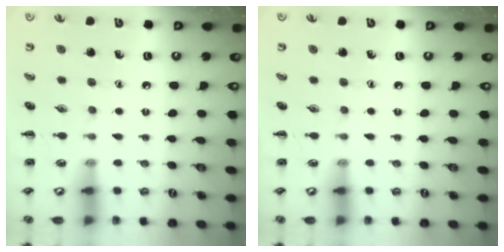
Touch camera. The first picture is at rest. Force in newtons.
{"total": 0.0}